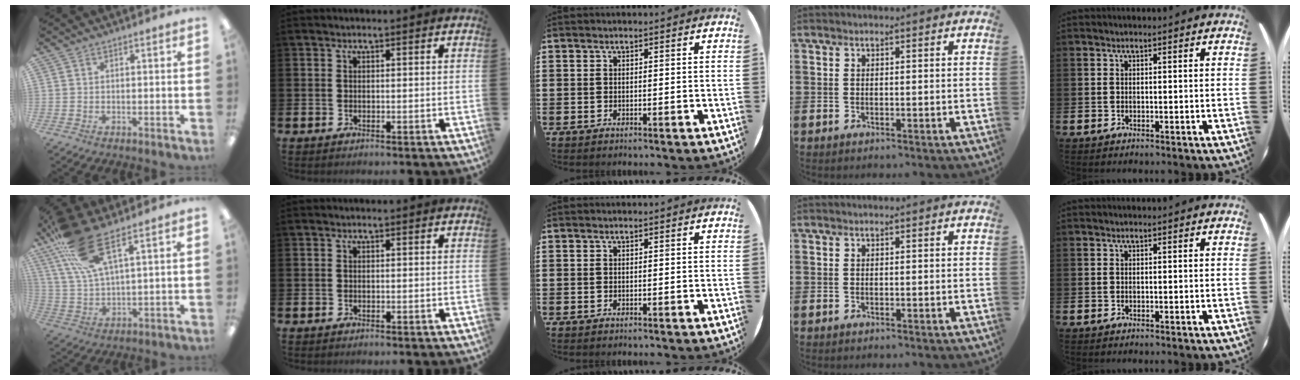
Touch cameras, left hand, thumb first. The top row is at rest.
{"thumb": {"total": 15.0, "force": [9.7, 4.1, 10.7], "torque": [-0.232, -0.028, 0.172]}}